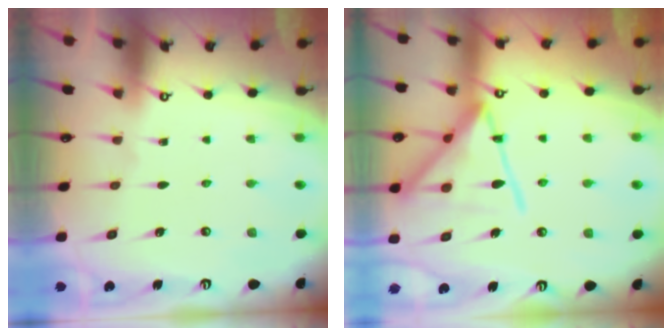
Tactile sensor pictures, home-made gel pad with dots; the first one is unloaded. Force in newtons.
{"total": 19.0, "press": 18.9, "slide": 1.6}